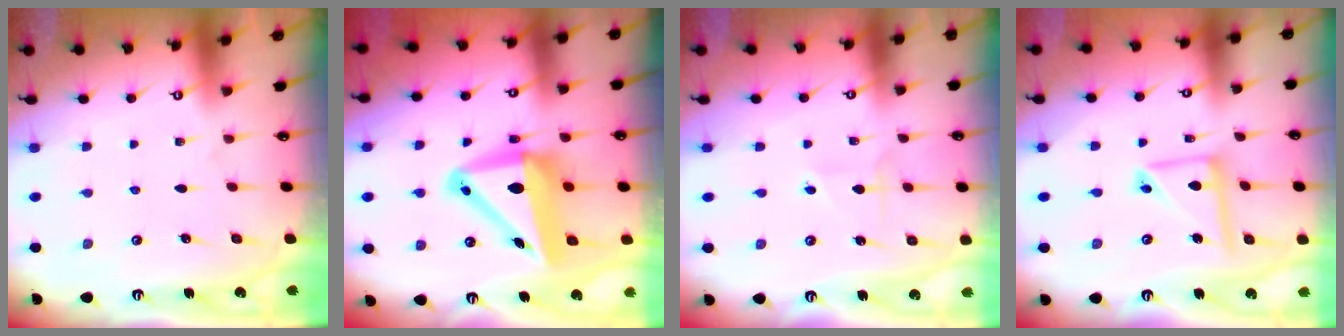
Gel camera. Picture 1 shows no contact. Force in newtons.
{"total": 14.0, "press": 13.6, "slide": 3.3}
{"total": 3.6, "press": 3.6, "slide": 0.5}
{"total": 9.7, "press": 9.7, "slide": 0.8}